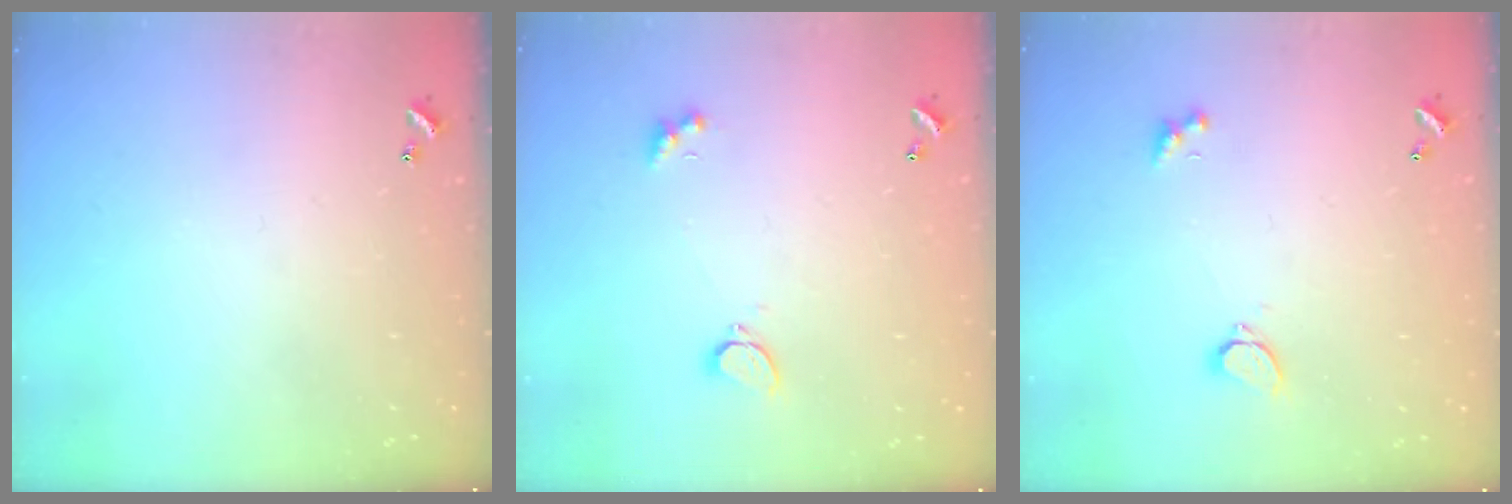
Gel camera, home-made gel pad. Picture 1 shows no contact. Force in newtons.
{"total": 2.2, "press": 2.1, "slide": 0.6}
{"total": 1.6, "press": 1.5, "slide": 0.5}